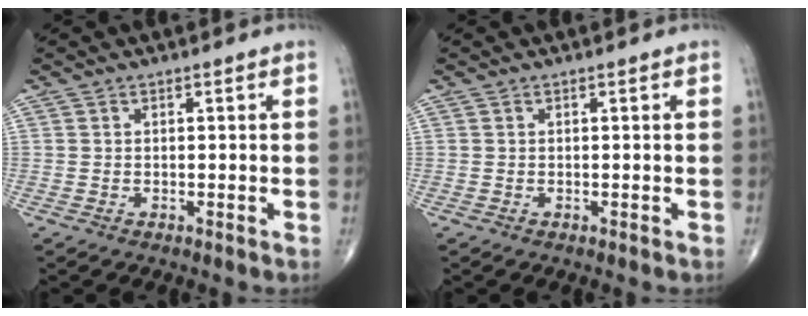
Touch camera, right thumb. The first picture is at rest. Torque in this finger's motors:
{"motor_torque": [0.00, 0.00, 0.00, 0.00, 0.00]}